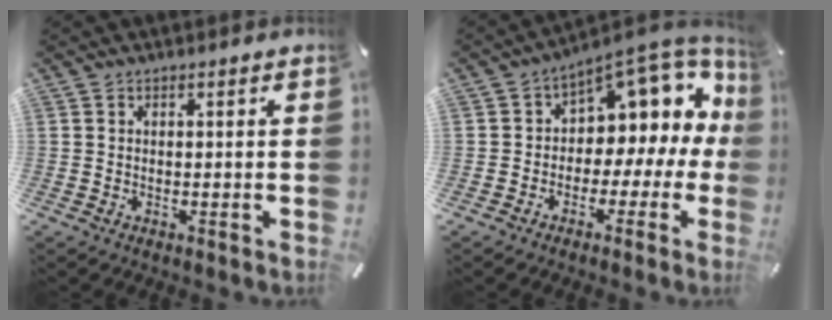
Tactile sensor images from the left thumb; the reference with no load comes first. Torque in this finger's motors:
{"motor_torque": [0.62, 0.64, 0.76, 0.62, 0.07]}